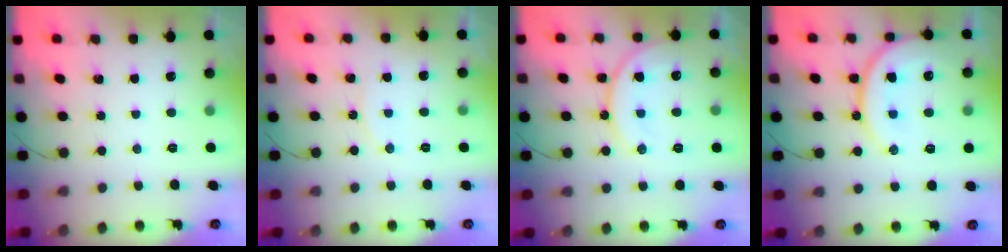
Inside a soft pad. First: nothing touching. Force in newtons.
{"total": 5.3, "press": 5.3, "slide": 0.7}
{"total": 13.8, "press": 13.7, "slide": 1.9}
{"total": 15.6, "press": 15.5, "slide": 1.7}